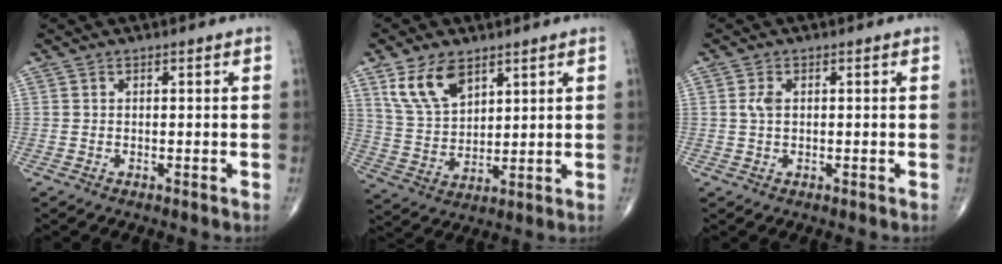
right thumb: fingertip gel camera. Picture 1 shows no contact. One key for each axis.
{"total": 10.2, "fx": 5.9, "fy": 5.6, "fz": 6.1, "tx": -0.104, "ty": -0.026, "tz": 0.125}
{"total": 2.1, "fx": 0.4, "fy": 1.2, "fz": 1.7, "tx": -0.038, "ty": 0.003, "tz": 0.008}